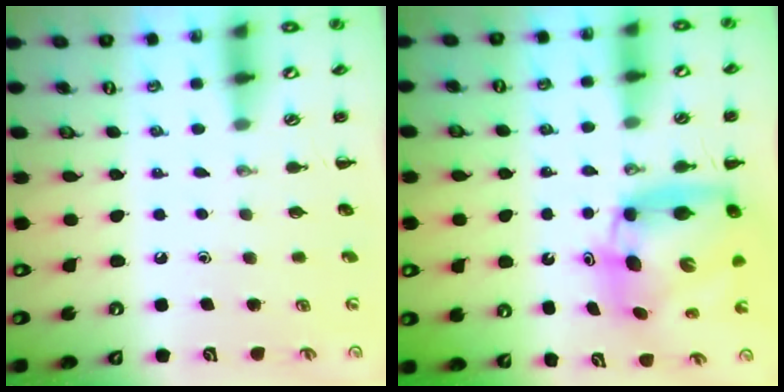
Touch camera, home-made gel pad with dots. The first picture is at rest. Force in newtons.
{"total": 9.1, "press": 8.8, "slide": 2.5}